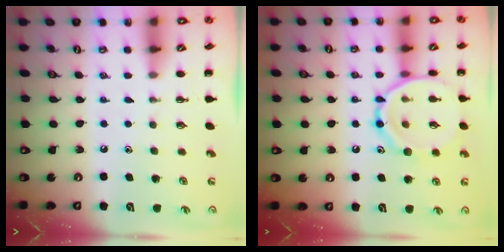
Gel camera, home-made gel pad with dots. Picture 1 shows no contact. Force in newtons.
{"total": 13.5, "press": 13.4, "slide": 0.7}